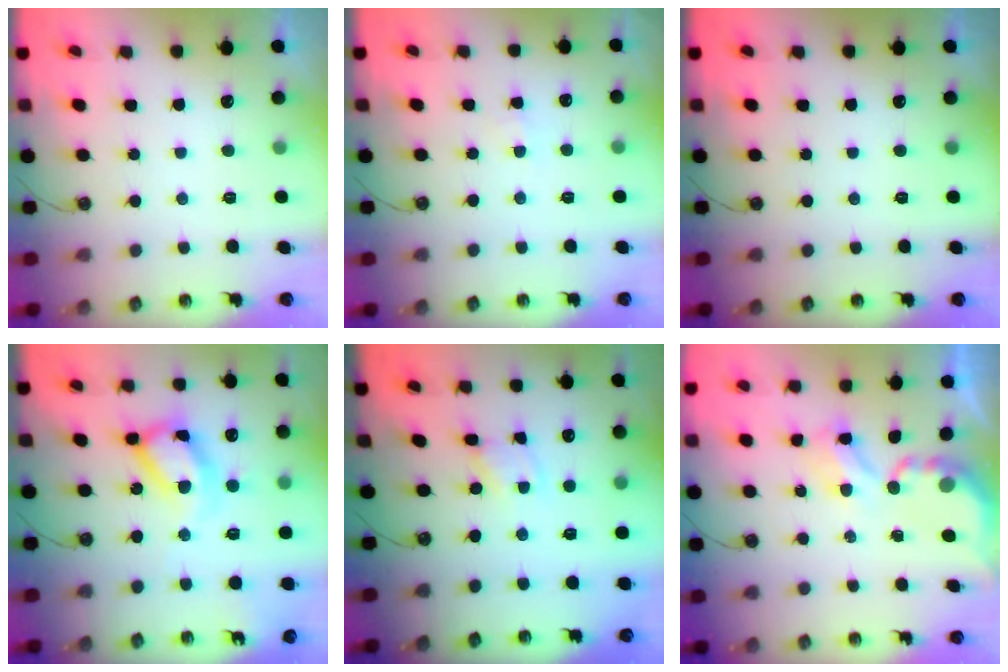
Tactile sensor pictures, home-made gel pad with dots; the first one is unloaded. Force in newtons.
{"total": 2.3, "press": 2.3, "slide": 0.4}
{"total": 0.0}
{"total": 18.5, "press": 18.4, "slide": 1.6}
{"total": 1.5, "press": 1.5, "slide": 0.0}
{"total": 3.8, "press": 3.8, "slide": 0.2}